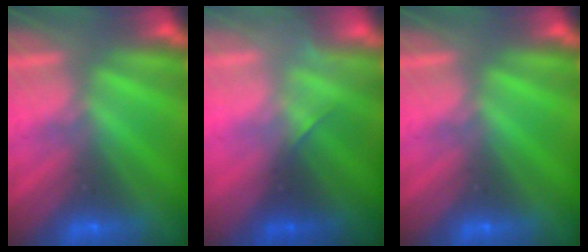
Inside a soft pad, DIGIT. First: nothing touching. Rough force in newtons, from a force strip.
{"total": 1.9}
{"total": 0.0}